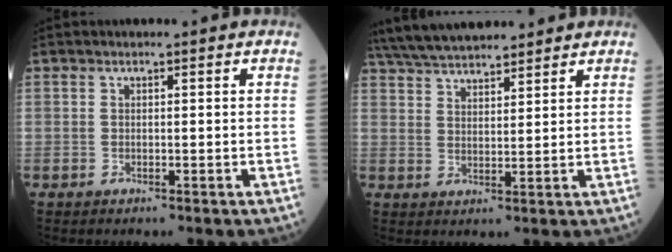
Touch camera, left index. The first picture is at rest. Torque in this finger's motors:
{"motor_torque": [0.06, -0.32, 0.42, 0.14]}